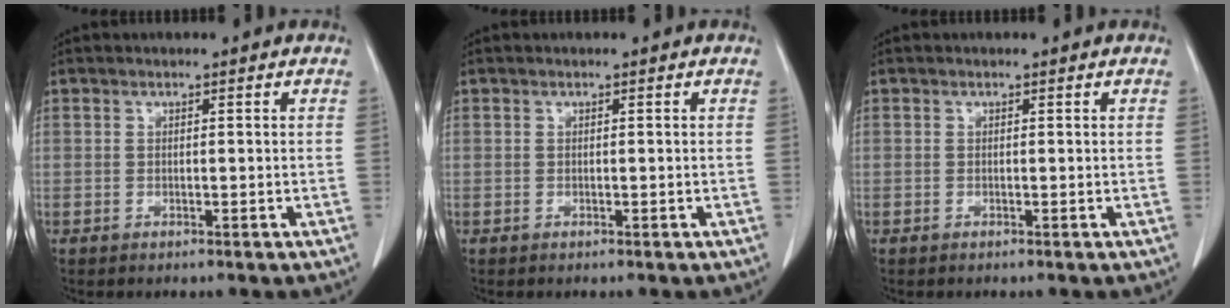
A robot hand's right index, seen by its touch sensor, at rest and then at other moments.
{"total": 0.0}
{"total": 0.0}